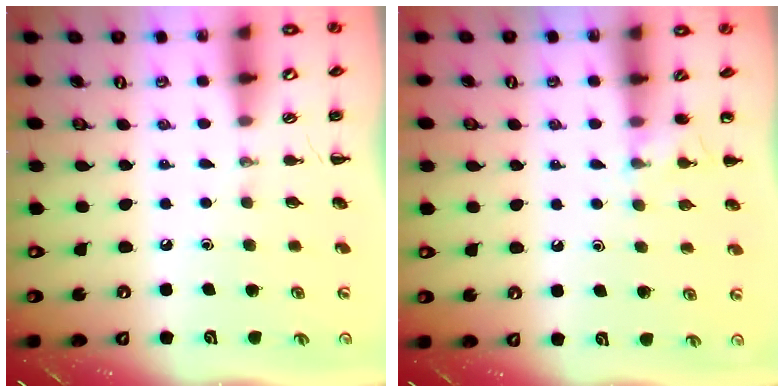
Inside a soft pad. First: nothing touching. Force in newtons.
{"total": 5.5, "press": 5.2, "slide": 1.9}